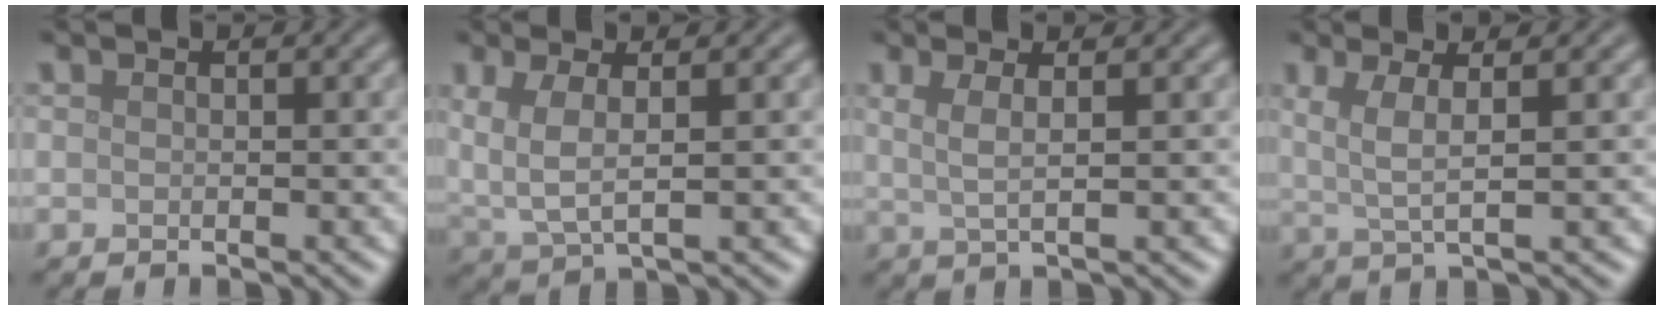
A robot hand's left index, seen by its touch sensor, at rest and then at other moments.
{"total": 3.6, "force": [1.0, 1.3, 3.2], "torque": [-0.075, -0.004, 0.020]}
{"total": 2.4, "force": [0.7, 0.7, 2.2], "torque": [-0.040, 0.000, 0.011]}
{"total": 3.0, "force": [0.9, 0.6, 2.8], "torque": [-0.057, -0.002, 0.019]}